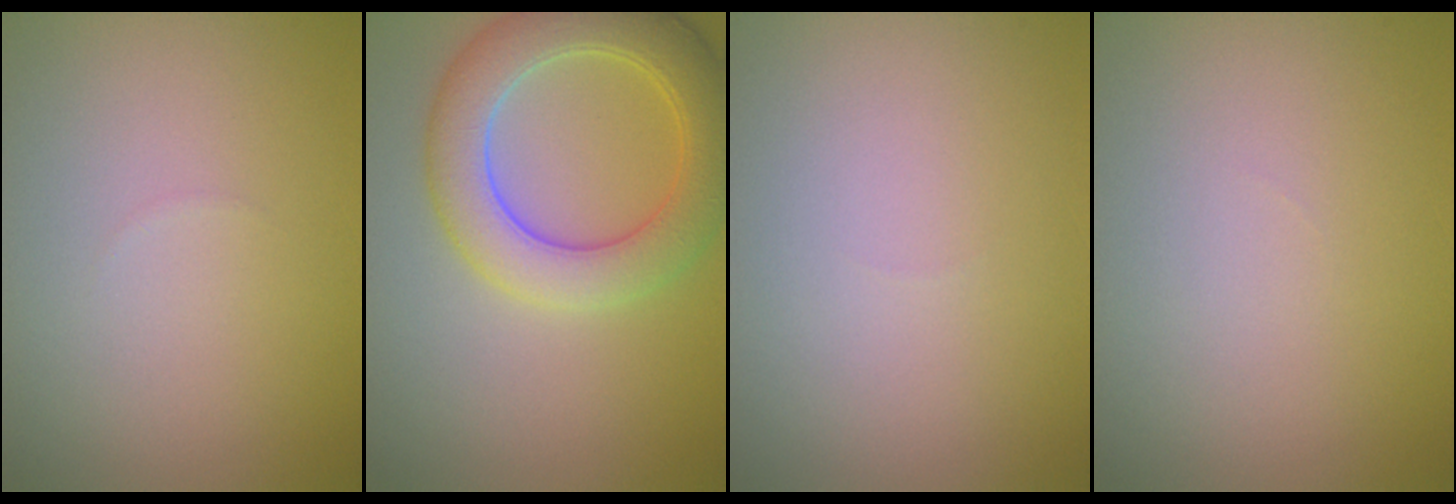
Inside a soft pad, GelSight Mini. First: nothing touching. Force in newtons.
{"total": 6.4, "press": 6.4, "slide": 0.2}
{"total": 0.0}
{"total": 0.0}